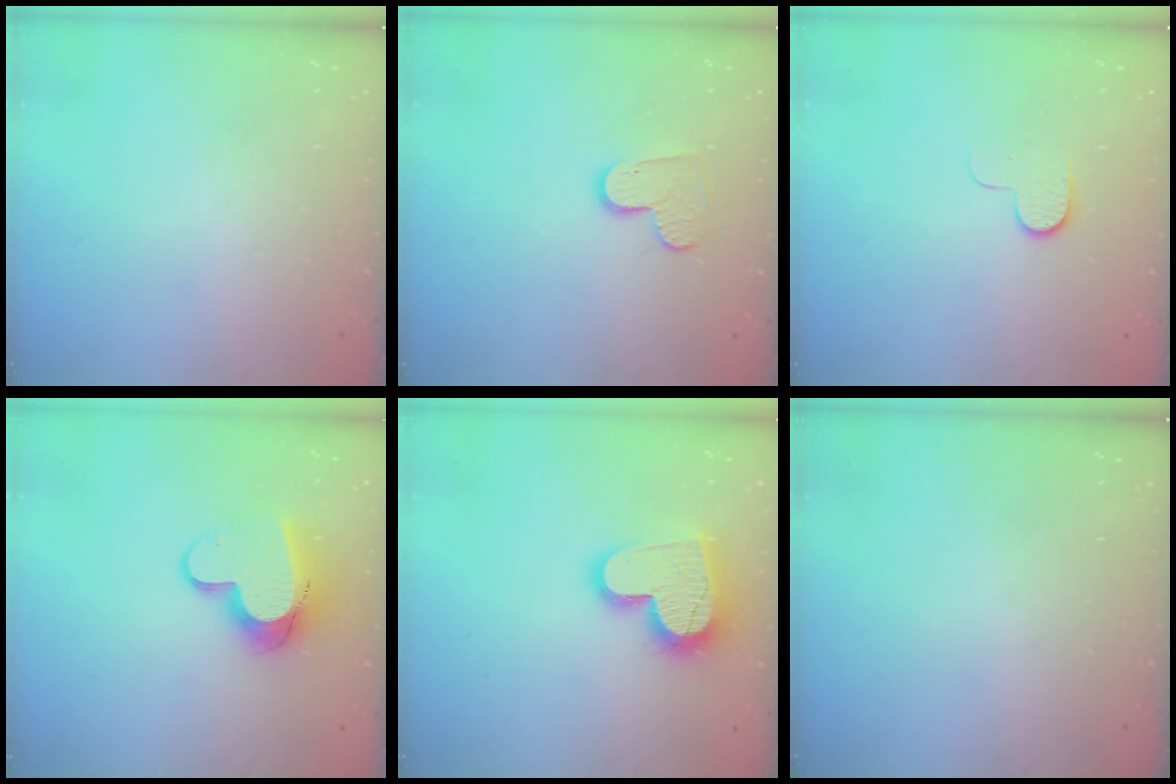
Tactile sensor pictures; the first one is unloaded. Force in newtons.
{"total": 7.5, "press": 7.5, "slide": 0.5}
{"total": 5.5, "press": 5.4, "slide": 0.8}
{"total": 11.5, "press": 11.4, "slide": 1.2}
{"total": 16.5, "press": 16.5, "slide": 1.1}
{"total": 0.0}